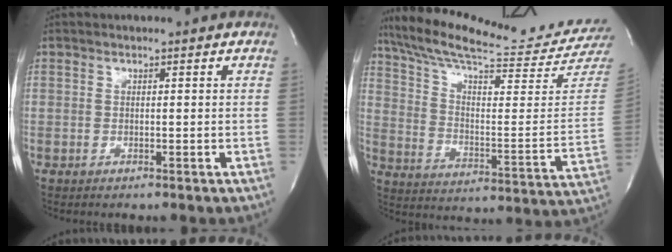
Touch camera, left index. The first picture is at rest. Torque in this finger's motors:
{"motor_torque": [1.11, -1.03, 0.02, 0.05]}